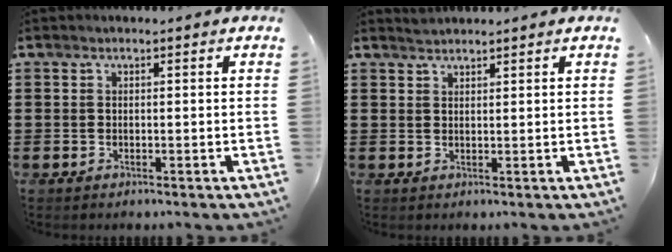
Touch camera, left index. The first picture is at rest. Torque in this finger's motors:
{"motor_torque": [-0.23, -0.30, 0.04, 0.01]}